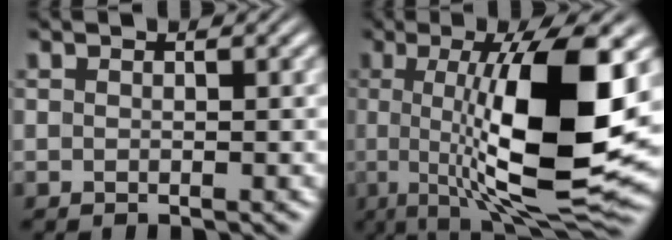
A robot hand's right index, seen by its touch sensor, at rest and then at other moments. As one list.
[{"total": 13.7, "force": [0.4, 3.3, 13.3], "torque": [-0.226, -0.017, 0.018]}]